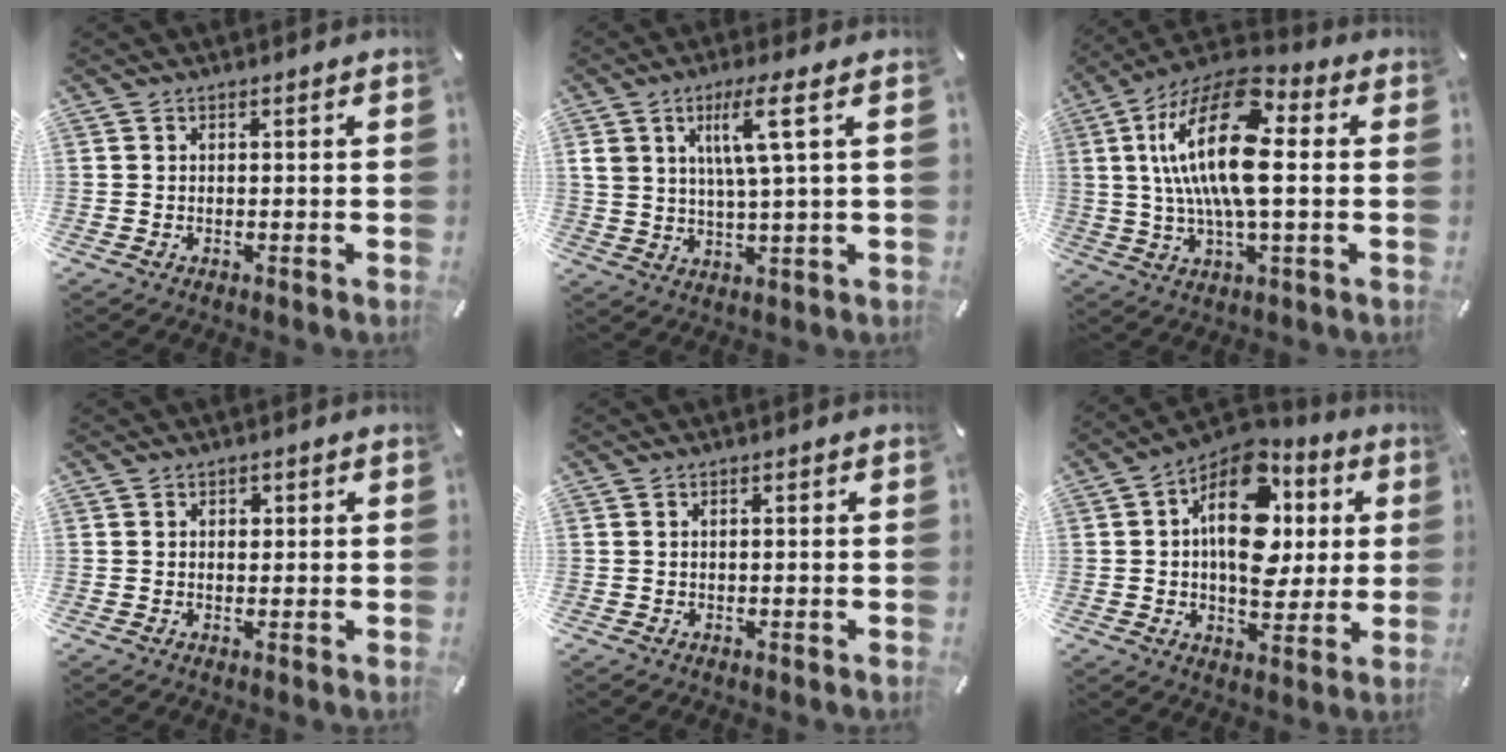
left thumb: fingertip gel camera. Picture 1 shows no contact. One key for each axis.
{"total": 9.4, "fx": 3.9, "fy": 1.5, "fz": 8.4, "tx": -0.163, "ty": 0.001, "tz": 0.062}
{"total": 21.3, "fx": 2.9, "fy": 8.8, "fz": 19.2, "tx": -0.402, "ty": -0.003, "tz": 0.045}
{"total": 1.4, "fx": 0.3, "fy": 1.2, "fz": 0.7, "tx": 0.000, "ty": -0.002, "tz": 0.001}
{"total": 0.6, "fx": 0.0, "fy": 0.3, "fz": 0.6, "tx": -0.011, "ty": 0.001, "tz": -0.001}
{"total": 19.2, "fx": 4.0, "fy": 12.4, "fz": 14.0, "tx": -0.207, "ty": -0.024, "tz": 0.071}